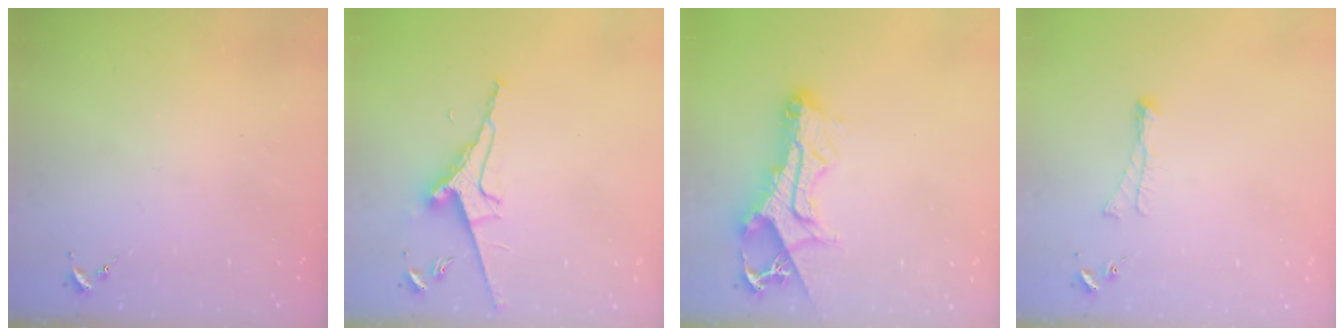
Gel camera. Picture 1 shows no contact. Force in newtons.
{"total": 9.1, "press": 9.0, "slide": 1.4}
{"total": 13.9, "press": 13.9, "slide": 1.4}
{"total": 3.8, "press": 3.8, "slide": 0.6}